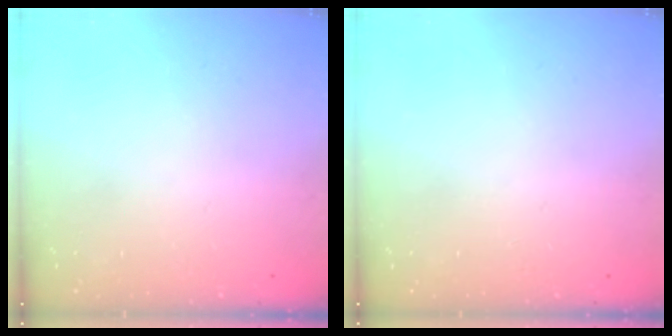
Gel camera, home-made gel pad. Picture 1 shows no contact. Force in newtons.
{"total": 0.0}